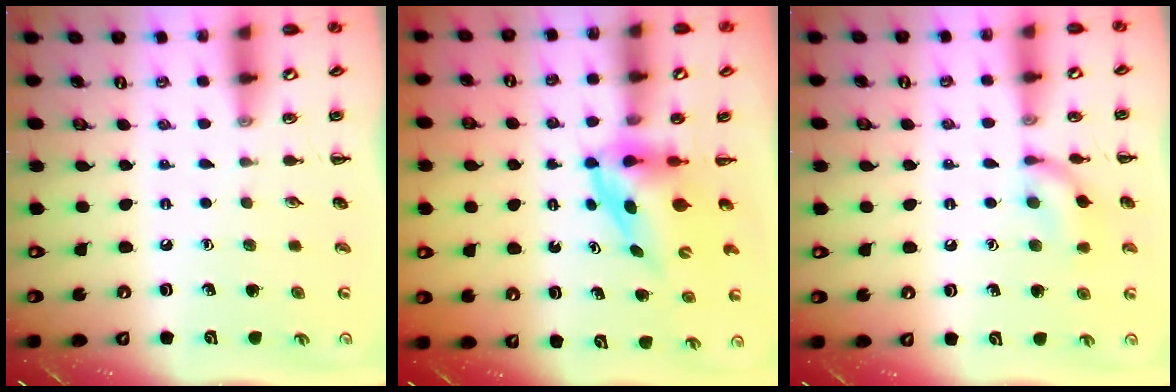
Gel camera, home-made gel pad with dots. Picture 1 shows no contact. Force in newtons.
{"total": 3.8, "press": 3.7, "slide": 0.6}
{"total": 10.0, "press": 10.0, "slide": 0.5}